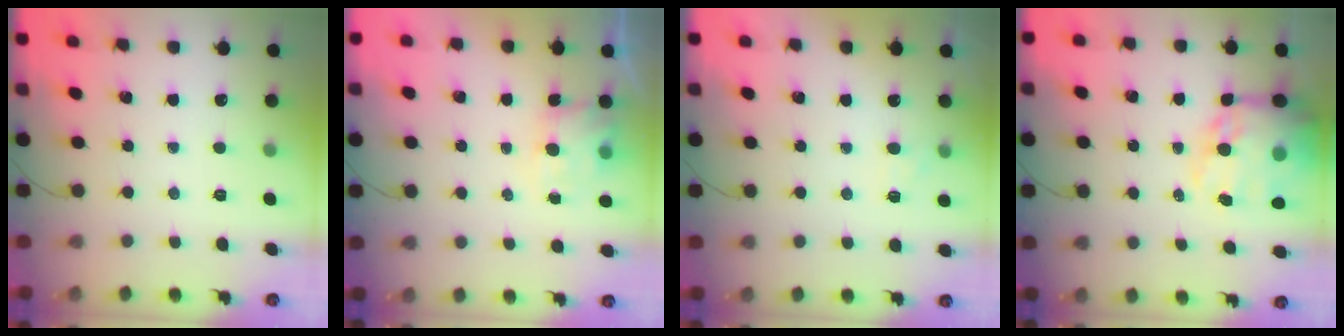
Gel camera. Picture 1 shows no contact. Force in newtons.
{"total": 3.3, "press": 3.2, "slide": 0.9}
{"total": 4.8, "press": 4.6, "slide": 1.4}
{"total": 21.5, "press": 20.8, "slide": 5.3}